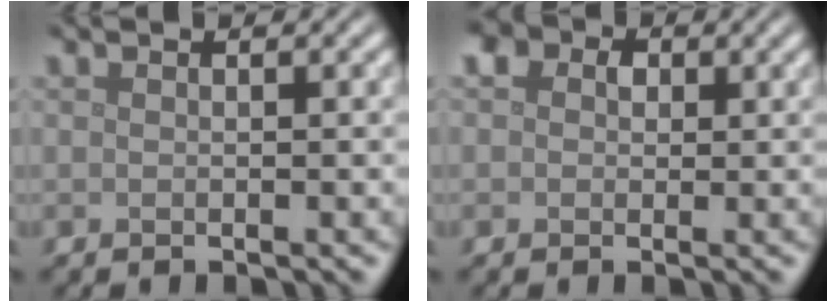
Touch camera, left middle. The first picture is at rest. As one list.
[{"total": 4.0, "force": [1.6, 3.0, 2.0], "torque": [-0.026, 0.013, -0.006]}]